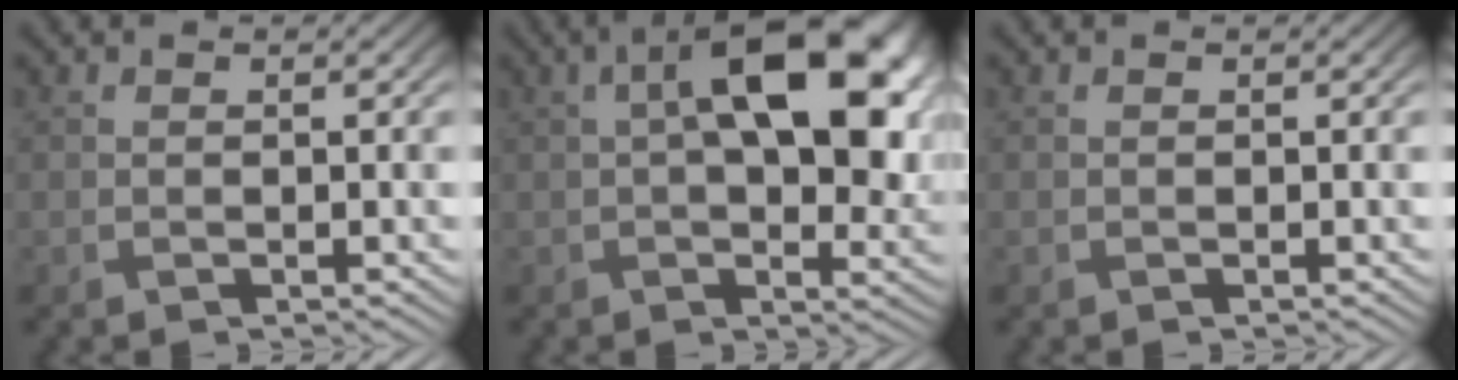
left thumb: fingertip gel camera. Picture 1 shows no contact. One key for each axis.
{"total": 15.0, "fx": 3.6, "fy": 7.5, "fz": 12.5, "tx": -0.188, "ty": 0.005, "tz": 0.062}
{"total": 0.0}